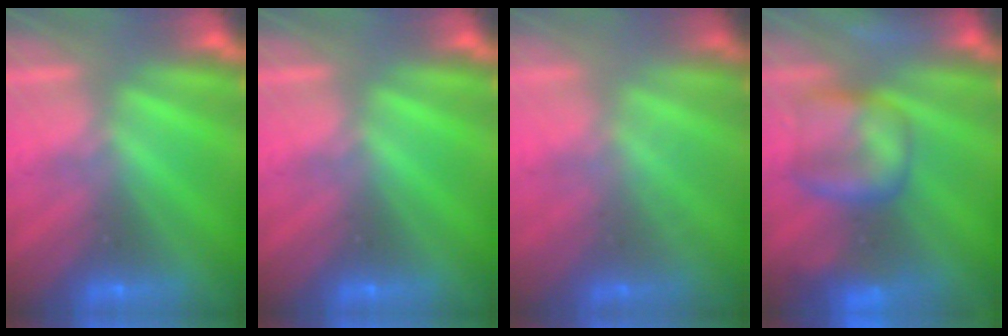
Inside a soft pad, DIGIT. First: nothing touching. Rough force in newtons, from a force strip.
{"total": 0.0}
{"total": 1.7}
{"total": 7.4}